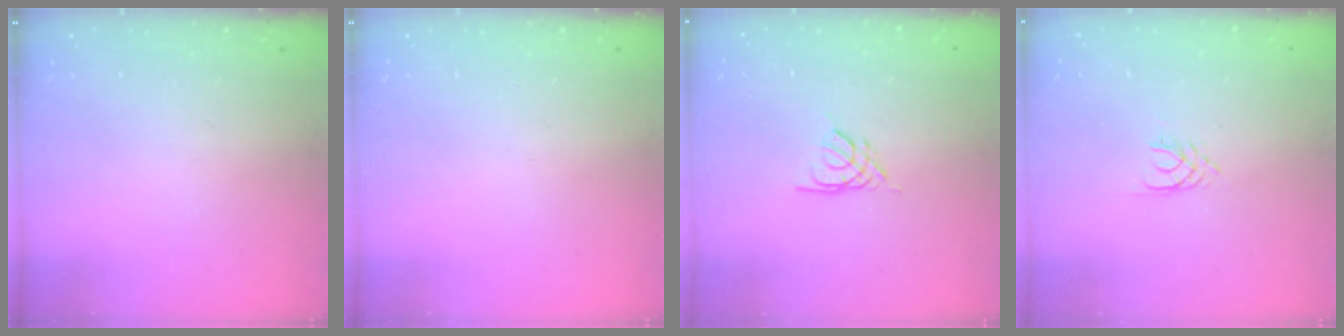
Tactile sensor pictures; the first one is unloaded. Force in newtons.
{"total": 0.0}
{"total": 2.6, "press": 2.6, "slide": 0.6}
{"total": 1.7, "press": 1.7, "slide": 0.2}